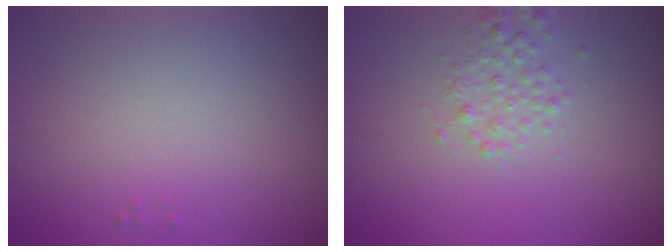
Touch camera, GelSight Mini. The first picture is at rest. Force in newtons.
{"total": 2.0, "press": 2.0, "slide": 0.1}